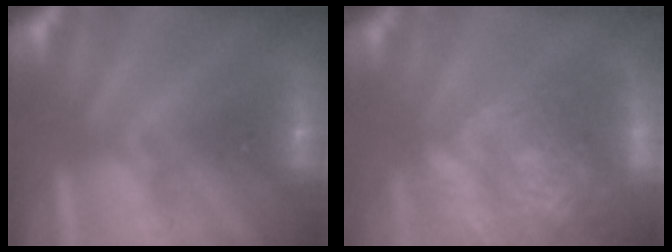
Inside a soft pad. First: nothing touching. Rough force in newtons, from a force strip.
{"total": 10.5}